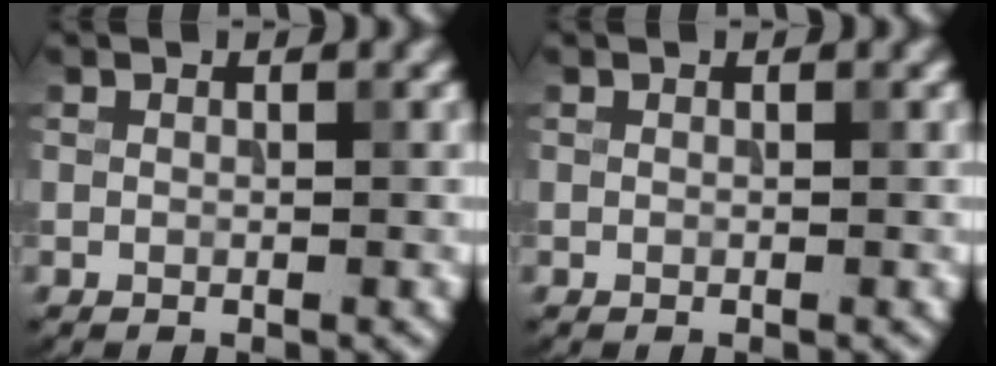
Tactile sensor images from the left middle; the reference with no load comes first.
{"total": 0.0}